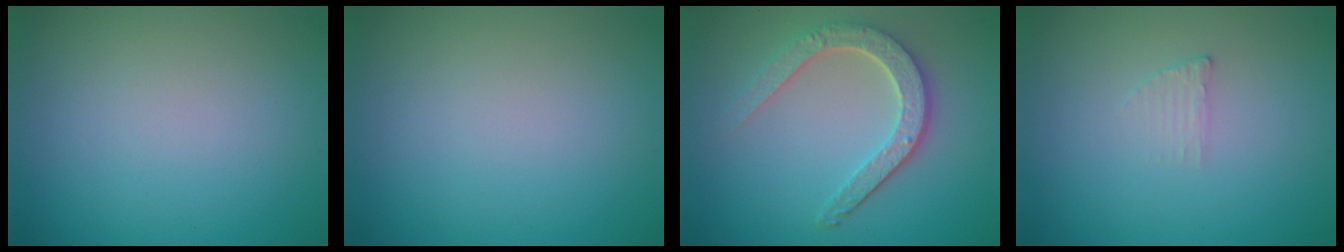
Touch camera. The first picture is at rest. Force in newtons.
{"total": 0.0}
{"total": 4.2, "press": 3.4, "slide": 2.5}
{"total": 1.0, "press": 1.0, "slide": 0.2}